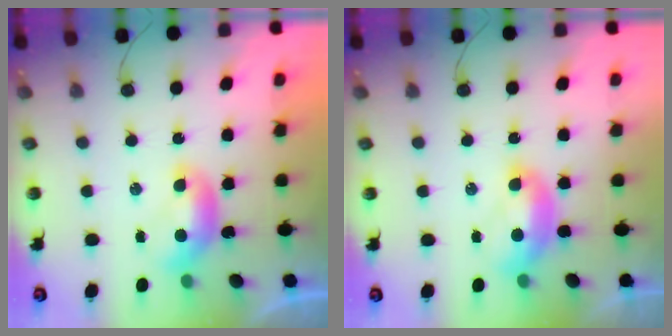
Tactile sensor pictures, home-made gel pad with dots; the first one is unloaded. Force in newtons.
{"total": 2.3, "press": 2.3, "slide": 0.6}